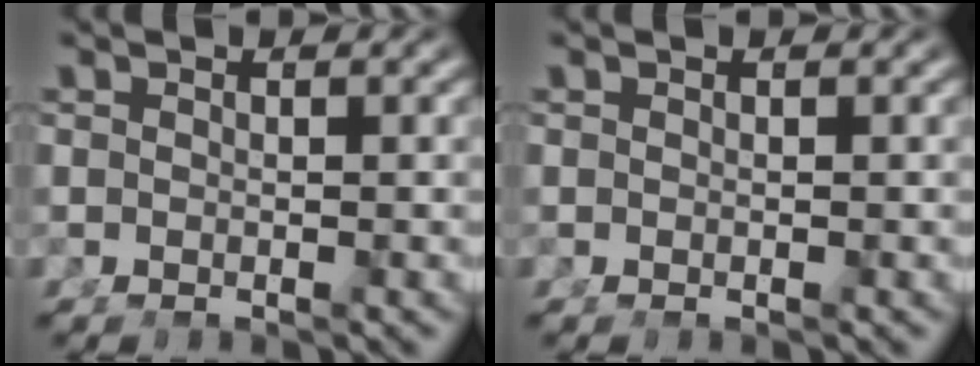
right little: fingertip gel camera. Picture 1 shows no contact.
{"total": 0.0}